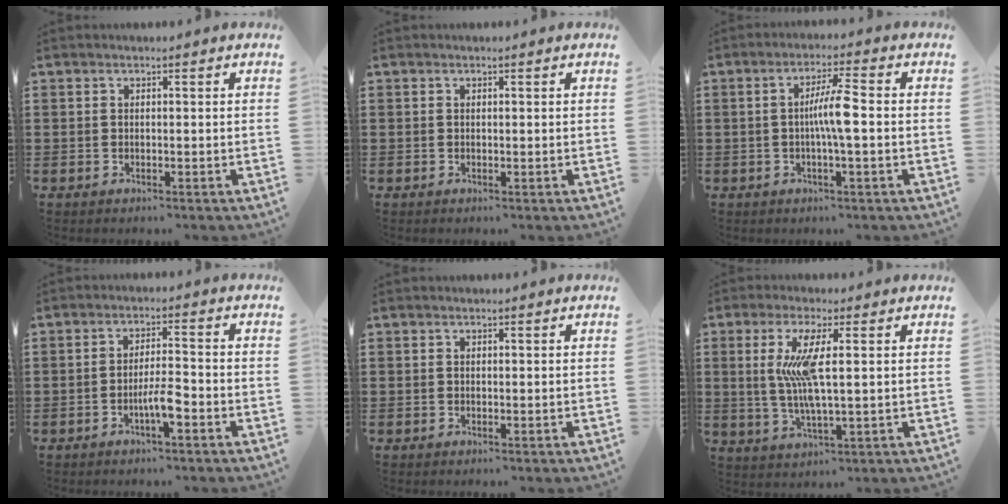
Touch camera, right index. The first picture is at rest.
{"total": 0.0}
{"total": 5.2, "force": [-0.5, 0.3, 5.1], "torque": [-0.092, 0.000, -0.013]}
{"total": 4.6, "force": [-2.1, 1.0, 4.0], "torque": [-0.081, 0.000, -0.043]}
{"total": 0.0}
{"total": 7.5, "force": [1.3, 1.2, 7.3], "torque": [-0.154, -0.007, 0.015]}